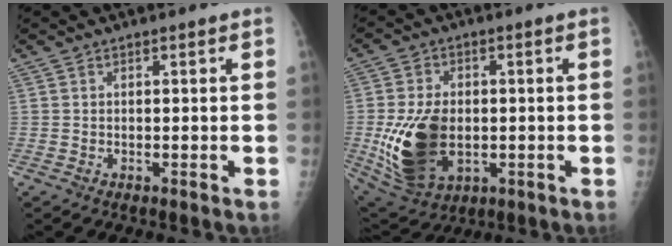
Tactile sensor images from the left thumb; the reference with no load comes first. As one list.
[{"total": 16.0, "force": [-1.9, 10.4, 12.0], "torque": [-0.214, -0.007, -0.013]}]